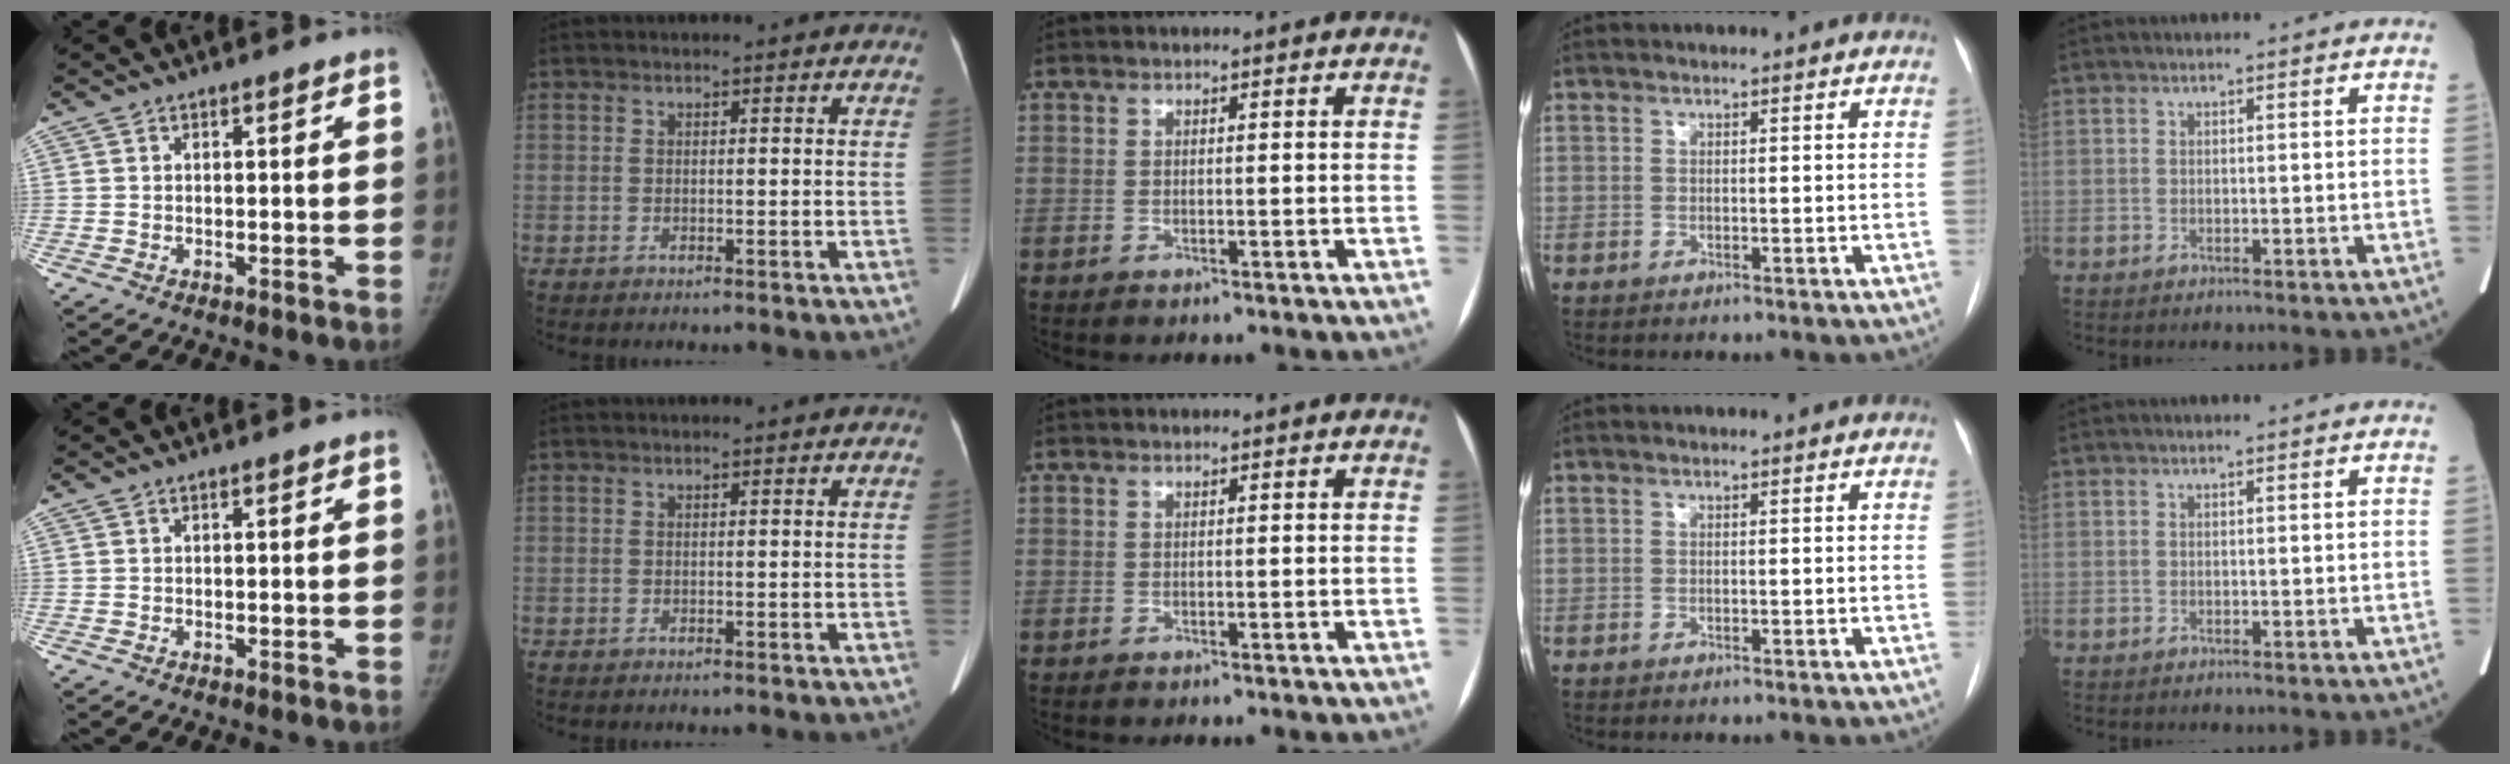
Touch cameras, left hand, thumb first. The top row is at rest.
{}